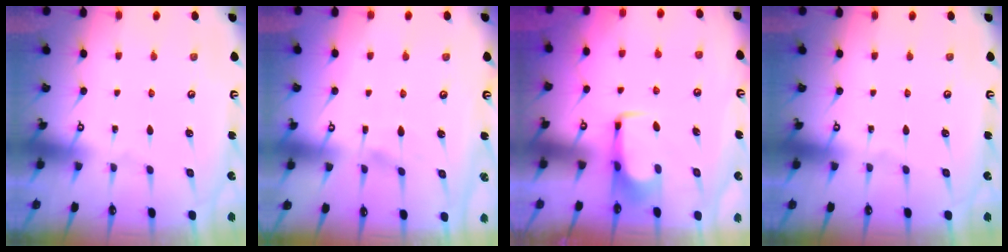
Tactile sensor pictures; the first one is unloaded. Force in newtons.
{"total": 4.1, "press": 4.1, "slide": 0.3}
{"total": 1.7, "press": 1.6, "slide": 0.5}
{"total": 0.0}